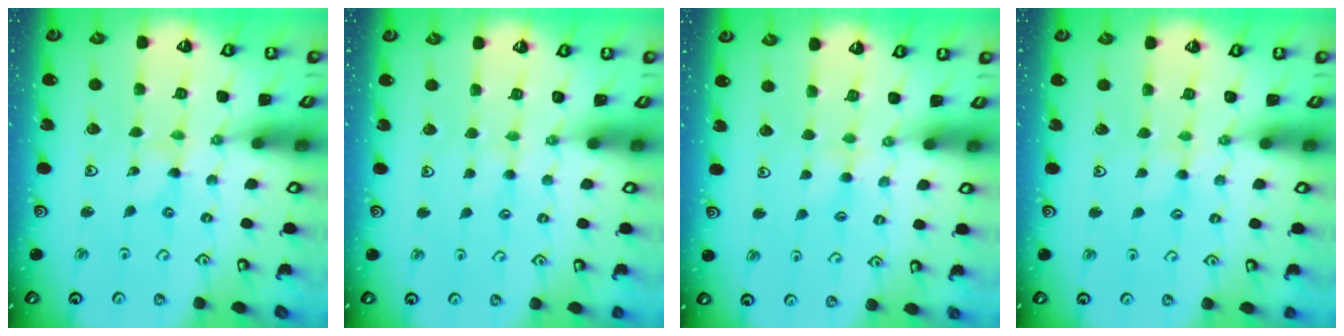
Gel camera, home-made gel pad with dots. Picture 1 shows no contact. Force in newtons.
{"total": 1.9, "press": 1.9, "slide": 0.4}
{"total": 2.8, "press": 2.7, "slide": 0.5}
{"total": 2.4, "press": 2.3, "slide": 0.3}